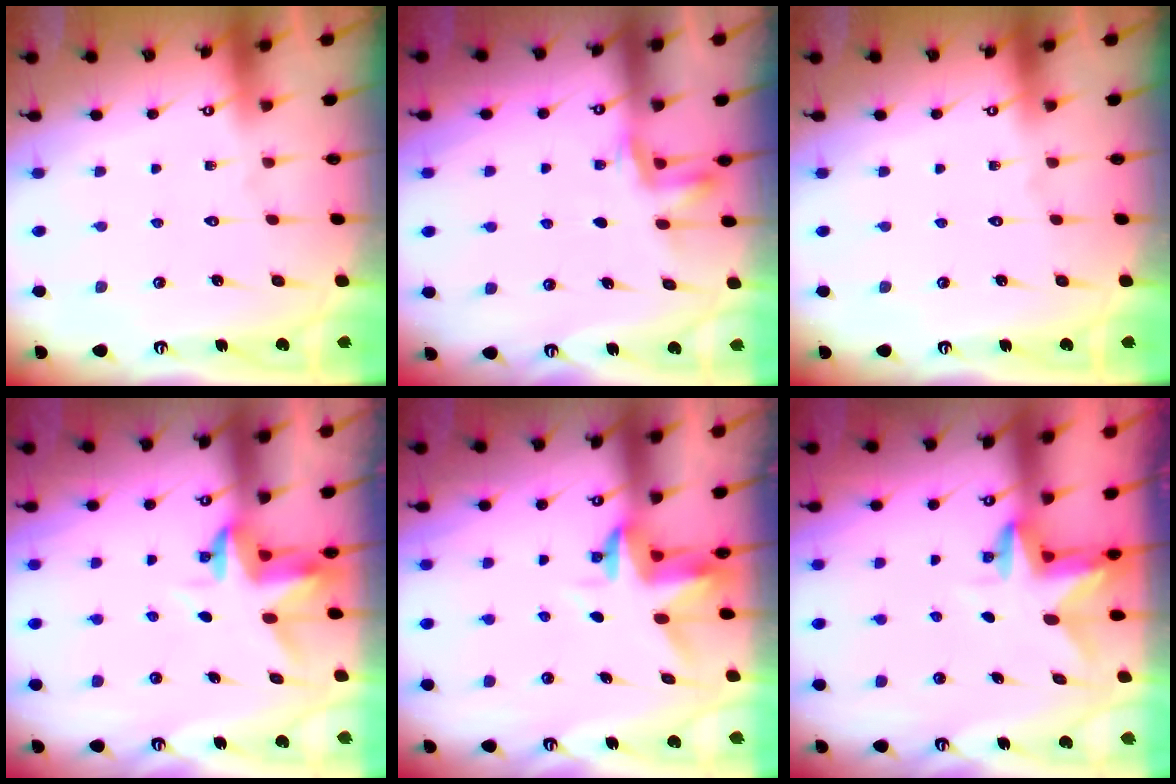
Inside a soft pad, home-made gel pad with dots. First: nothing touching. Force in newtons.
{"total": 3.0, "press": 2.9, "slide": 0.6}
{"total": 0.0}
{"total": 3.6, "press": 3.6, "slide": 0.2}
{"total": 3.4, "press": 3.3, "slide": 0.4}
{"total": 3.0, "press": 3.0, "slide": 0.3}